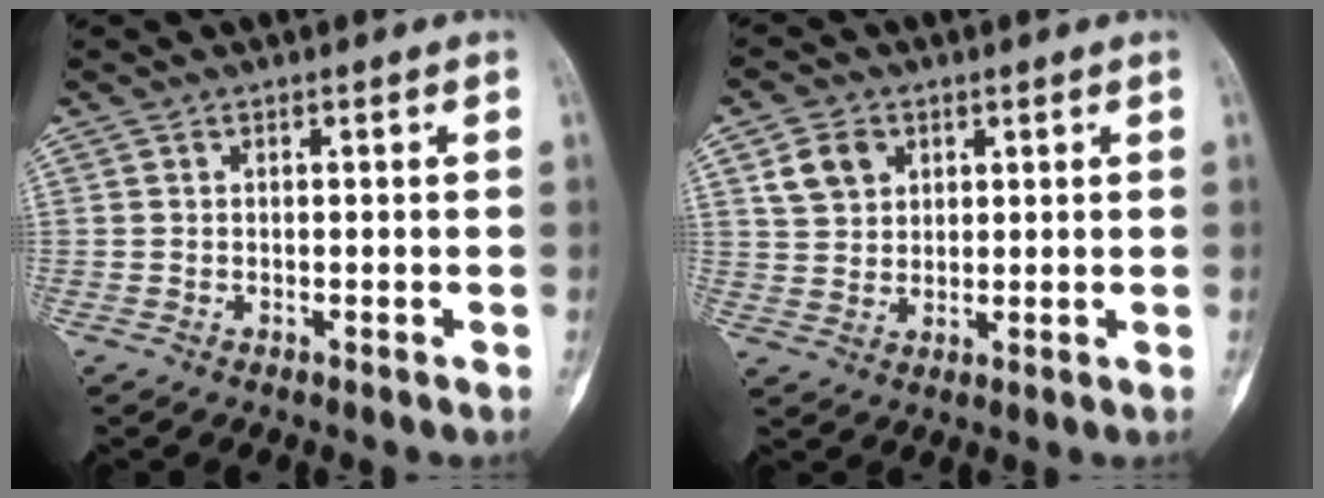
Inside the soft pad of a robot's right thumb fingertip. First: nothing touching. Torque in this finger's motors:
{"motor_torque": [-0.64, 0.64, 0.01, 0.00, 0.01]}